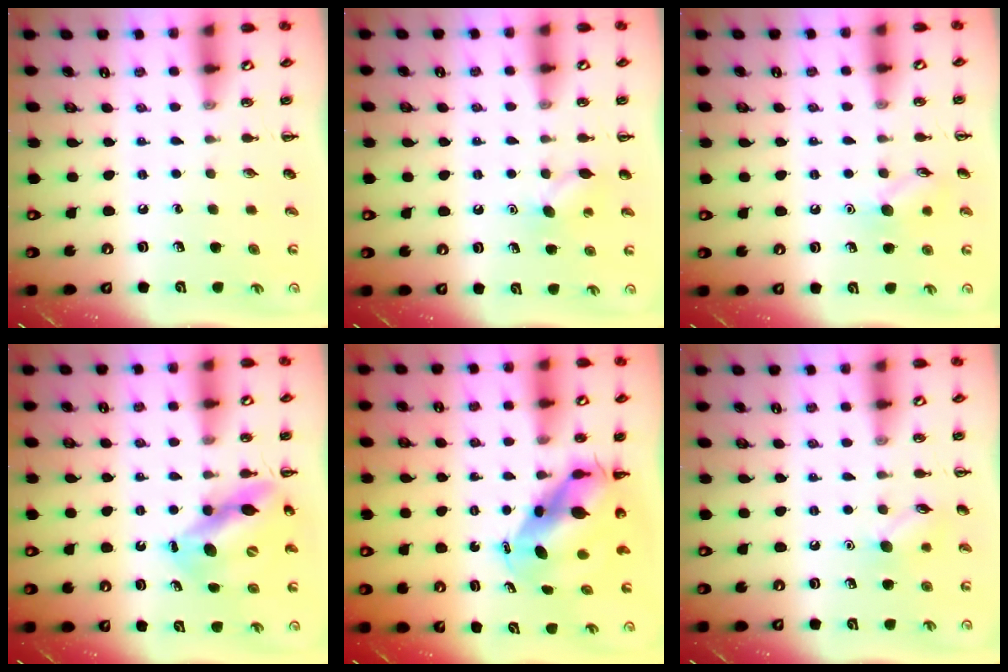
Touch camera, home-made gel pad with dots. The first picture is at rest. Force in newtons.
{"total": 7.0, "press": 6.8, "slide": 1.6}
{"total": 8.3, "press": 8.3, "slide": 1.1}
{"total": 11.4, "press": 11.0, "slide": 3.0}
{"total": 8.0, "press": 7.7, "slide": 2.0}
{"total": 8.7, "press": 8.5, "slide": 1.8}